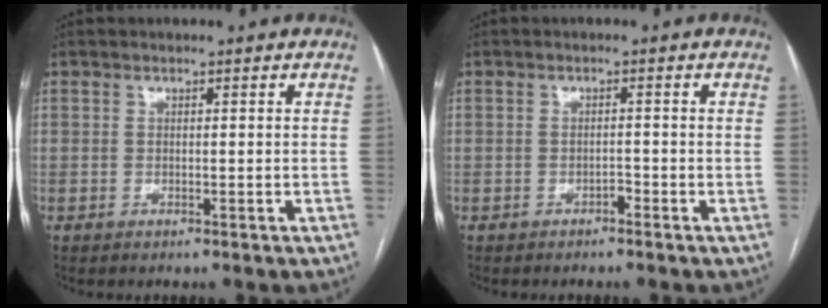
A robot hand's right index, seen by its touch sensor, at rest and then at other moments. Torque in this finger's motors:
{"motor_torque": [0.15, 0.10, 0.05, 0.04]}